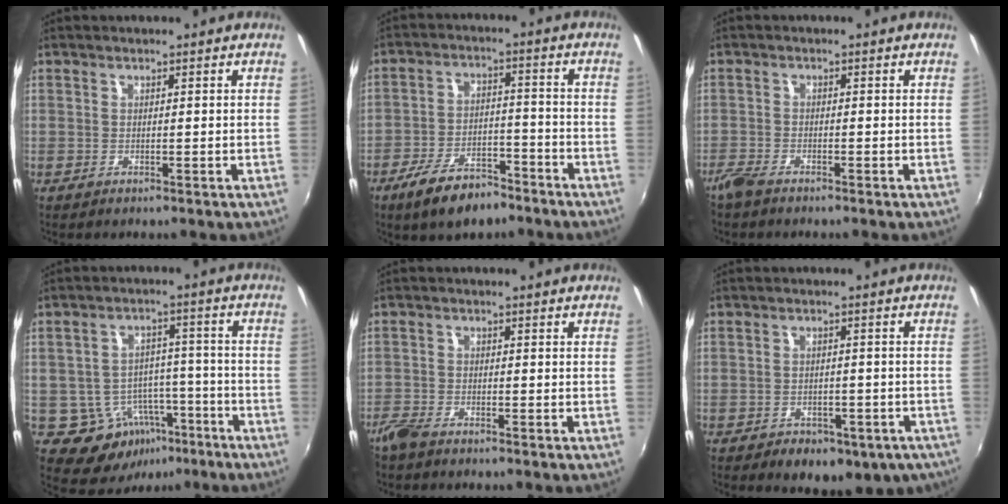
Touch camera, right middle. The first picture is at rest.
{"total": 11.0, "force": [-8.1, 4.5, 6.1], "torque": [-0.131, -0.003, -0.132]}
{"total": 3.1, "force": [-2.7, 0.7, 1.3], "torque": [-0.038, -0.009, -0.057]}
{"total": 9.9, "force": [-5.2, 7.7, 3.5], "torque": [-0.065, 0.024, -0.055]}
{"total": 3.6, "force": [-3.2, 0.9, 1.4], "torque": [-0.041, -0.011, -0.067]}
{"total": 12.9, "force": [-8.3, 7.6, 6.2], "torque": [-0.128, -0.006, -0.091]}